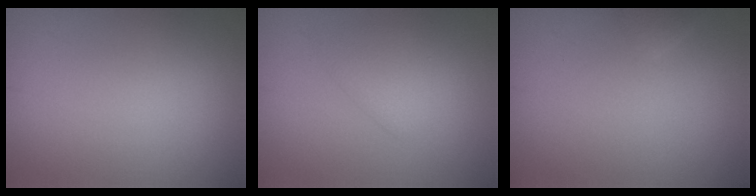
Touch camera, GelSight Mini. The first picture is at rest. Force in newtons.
{"total": 2.2, "press": 2.2, "slide": 0.2}
{"total": 0.9, "press": 0.9, "slide": 0.1}